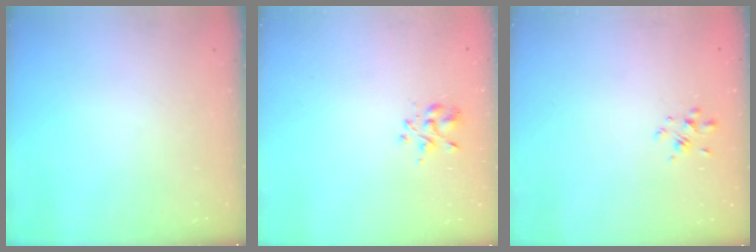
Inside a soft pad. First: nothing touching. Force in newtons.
{"total": 2.4, "press": 2.1, "slide": 1.2}
{"total": 2.2, "press": 2.0, "slide": 0.9}